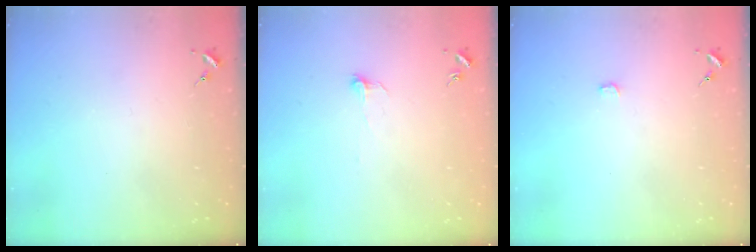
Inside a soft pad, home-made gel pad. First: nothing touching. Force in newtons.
{"total": 3.9, "press": 3.9, "slide": 0.3}
{"total": 1.9, "press": 1.9, "slide": 0.2}